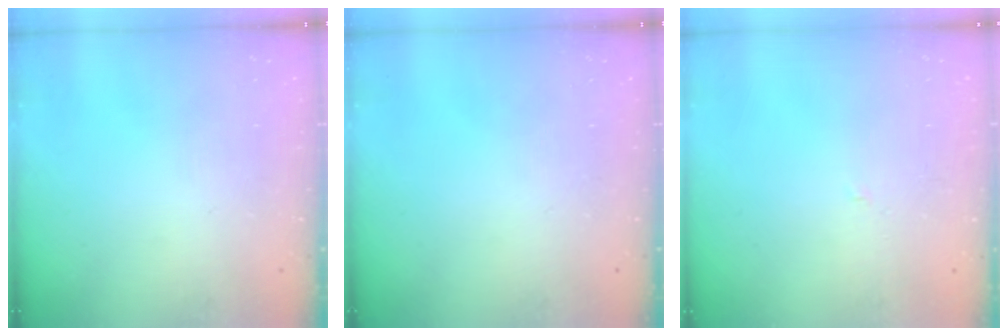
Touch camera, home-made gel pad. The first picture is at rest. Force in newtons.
{"total": 0.0}
{"total": 1.9, "press": 1.9, "slide": 0.3}